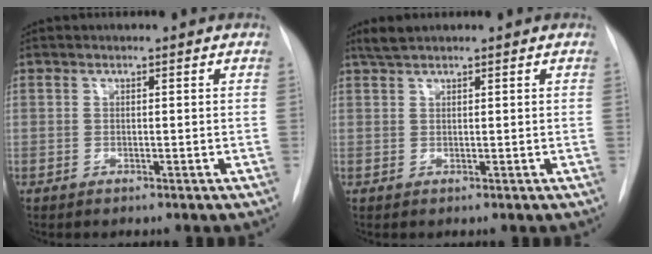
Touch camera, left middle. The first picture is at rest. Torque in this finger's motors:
{"motor_torque": [0.05, -0.04, 0.02, 0.00]}